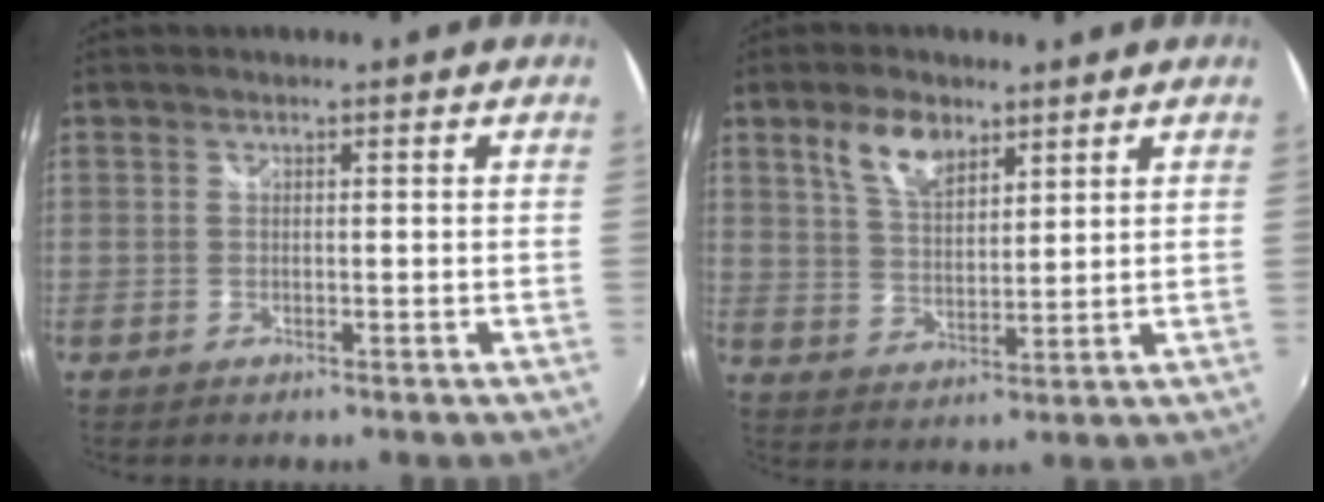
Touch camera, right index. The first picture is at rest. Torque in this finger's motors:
{"motor_torque": [0.23, 0.08, 0.35, 0.08]}